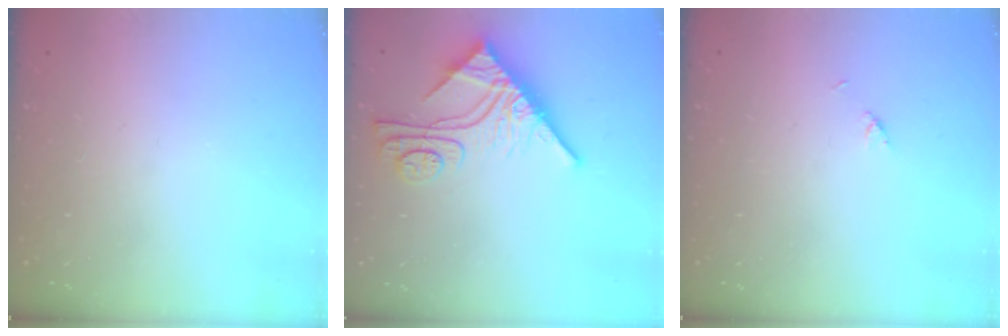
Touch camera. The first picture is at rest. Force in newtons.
{"total": 11.6, "press": 11.5, "slide": 1.0}
{"total": 2.1, "press": 2.1, "slide": 0.3}